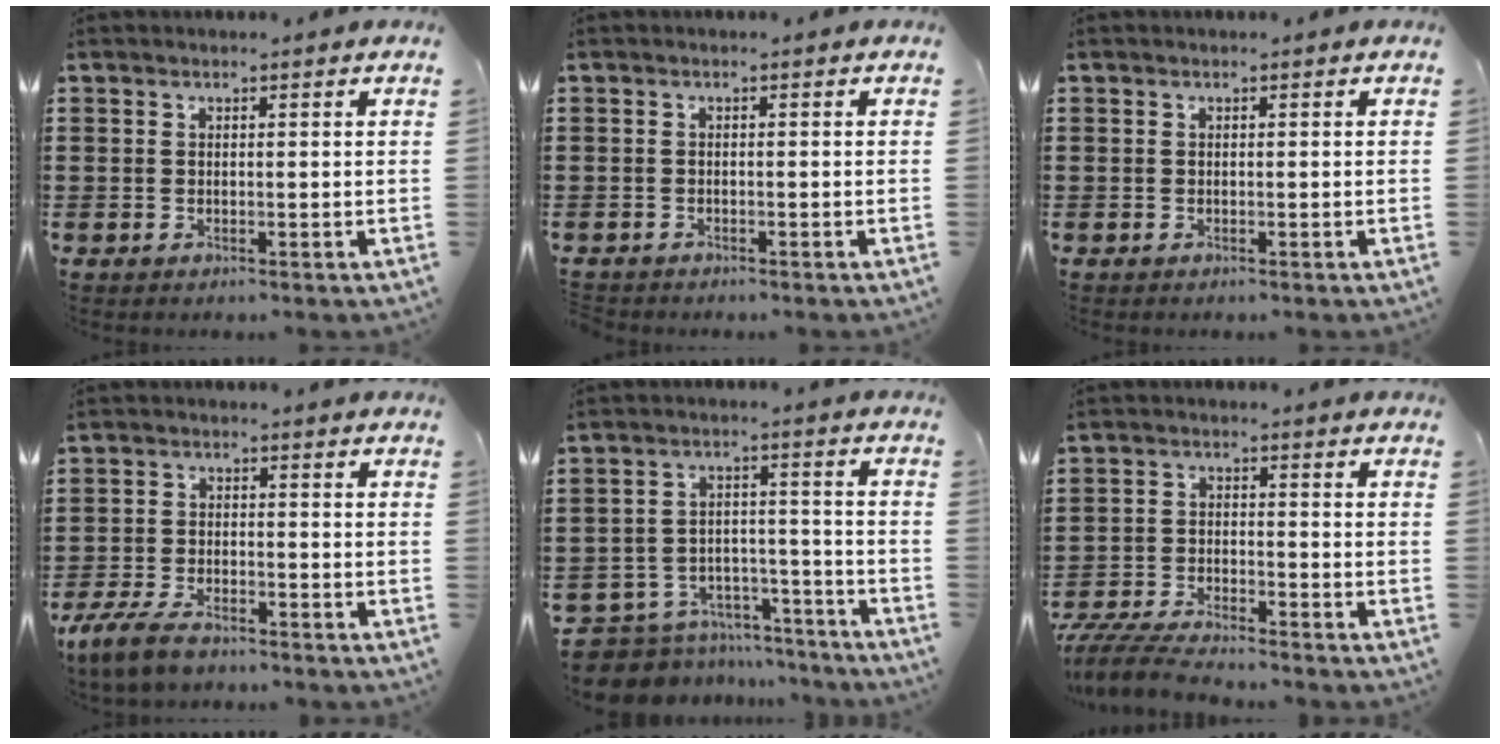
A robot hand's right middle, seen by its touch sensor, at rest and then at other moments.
{"total": 0.7, "force": [-0.7, 0.1, 0.0], "torque": [-0.002, 0.000, -0.015]}
{"total": 0.0}
{"total": 5.1, "force": [-4.1, 1.7, 2.6], "torque": [-0.069, -0.003, -0.085]}
{"total": 7.3, "force": [-7.1, 1.9, 0.6], "torque": [-0.027, 0.018, -0.145]}
{"total": 6.1, "force": [-5.8, 0.6, 1.7], "torque": [-0.051, -0.005, -0.118]}